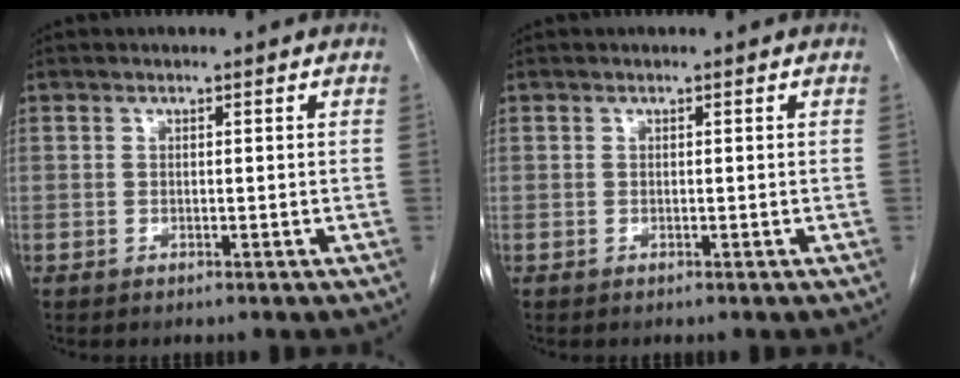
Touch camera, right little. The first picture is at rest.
{"total": 0.0}